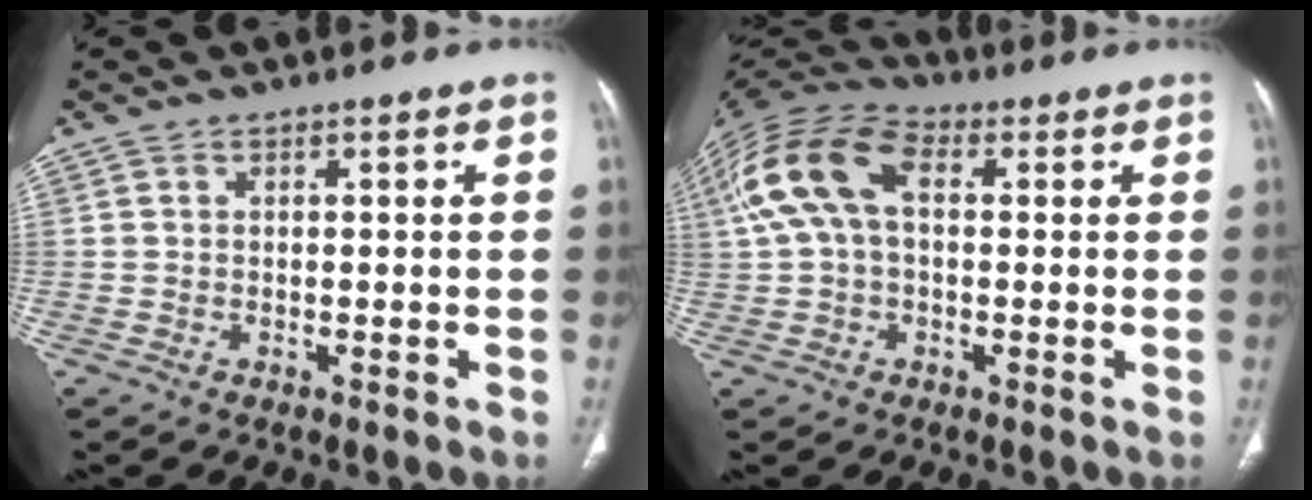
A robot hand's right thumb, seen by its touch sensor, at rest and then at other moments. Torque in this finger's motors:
{"motor_torque": [-0.50, 1.05, 1.38, -0.01, 0.19]}